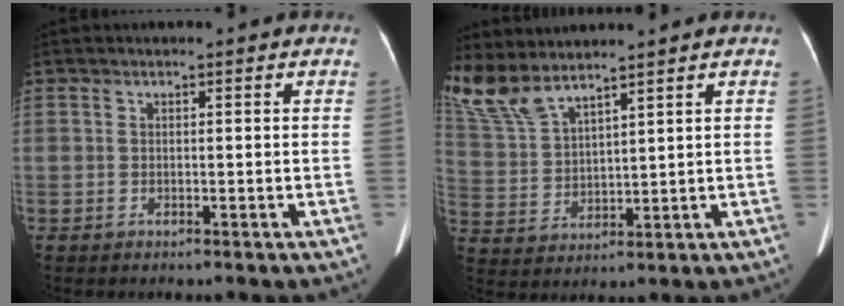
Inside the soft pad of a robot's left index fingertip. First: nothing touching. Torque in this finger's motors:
{"motor_torque": [0.03, -0.20, 0.22, 0.07]}